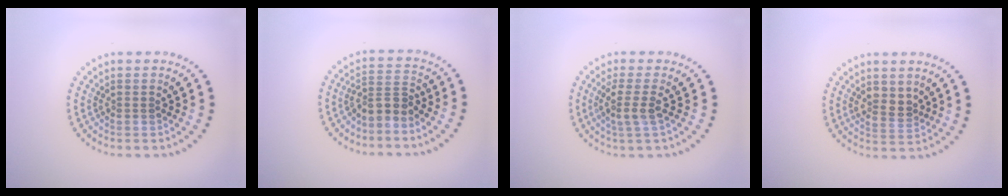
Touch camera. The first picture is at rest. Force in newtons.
{"total": 2.6, "press": 1.9, "slide": 1.8}
{"total": 2.4, "press": 1.9, "slide": 1.5}
{"total": 2.1, "press": 2.0, "slide": 0.8}